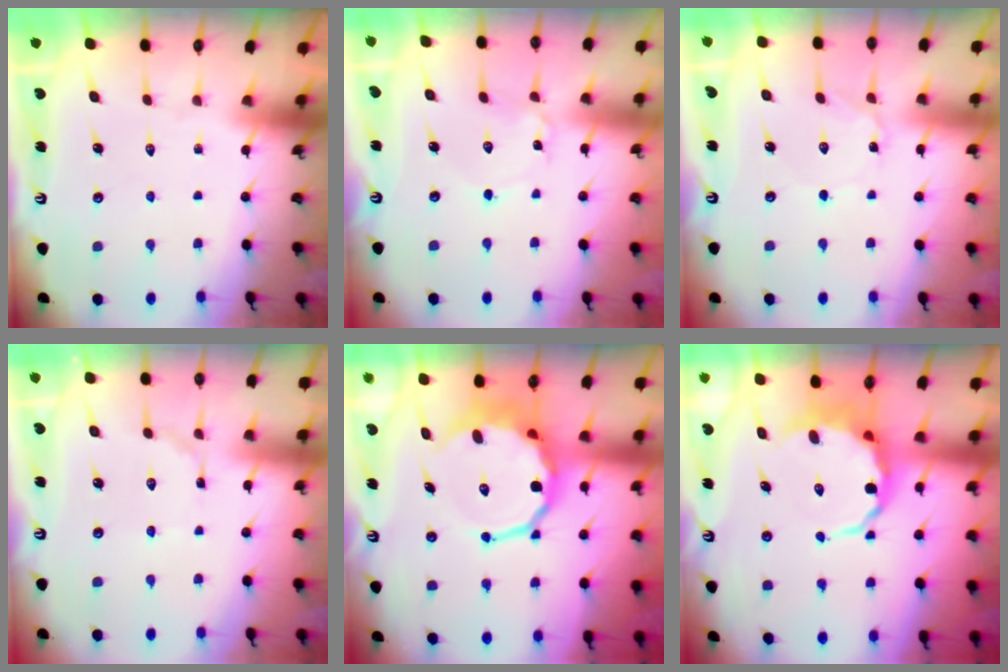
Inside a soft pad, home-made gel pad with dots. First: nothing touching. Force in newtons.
{"total": 1.5, "press": 1.5, "slide": 0.1}
{"total": 1.4, "press": 1.3, "slide": 0.1}
{"total": 3.0, "press": 2.9, "slide": 0.3}
{"total": 12.0, "press": 11.6, "slide": 3.2}
{"total": 6.6, "press": 6.3, "slide": 2.1}